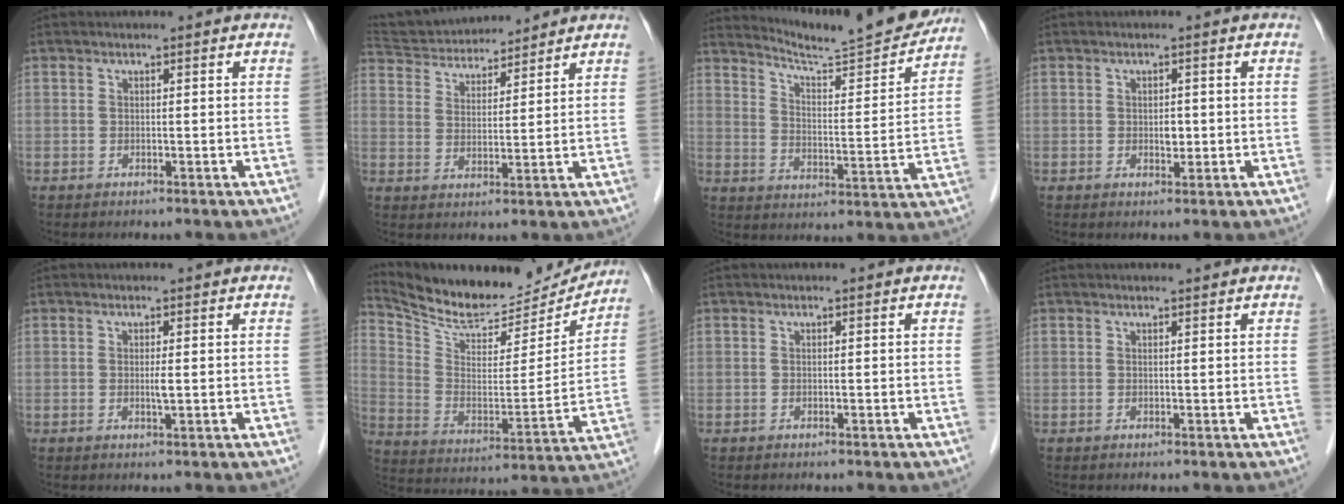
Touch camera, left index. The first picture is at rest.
{"total": 13.0, "force": [12.2, 2.9, 3.4], "torque": [-0.067, 0.034, 0.212]}
{"total": 16.4, "force": [15.7, 0.3, 4.8], "torque": [-0.081, -0.042, 0.220]}
{"total": 1.6, "force": [-0.1, 1.0, 1.3], "torque": [-0.020, 0.001, 0.001]}
{"total": 1.2, "force": [0.1, 0.0, 1.2], "torque": [-0.025, -0.002, 0.000]}
{"total": 19.0, "force": [18.0, 4.6, 4.1], "torque": [-0.076, -0.027, 0.279]}
{"total": 0.0}
{"total": 0.9, "force": [0.9, 0.0, 0.3], "torque": [-0.007, 0.005, 0.014]}